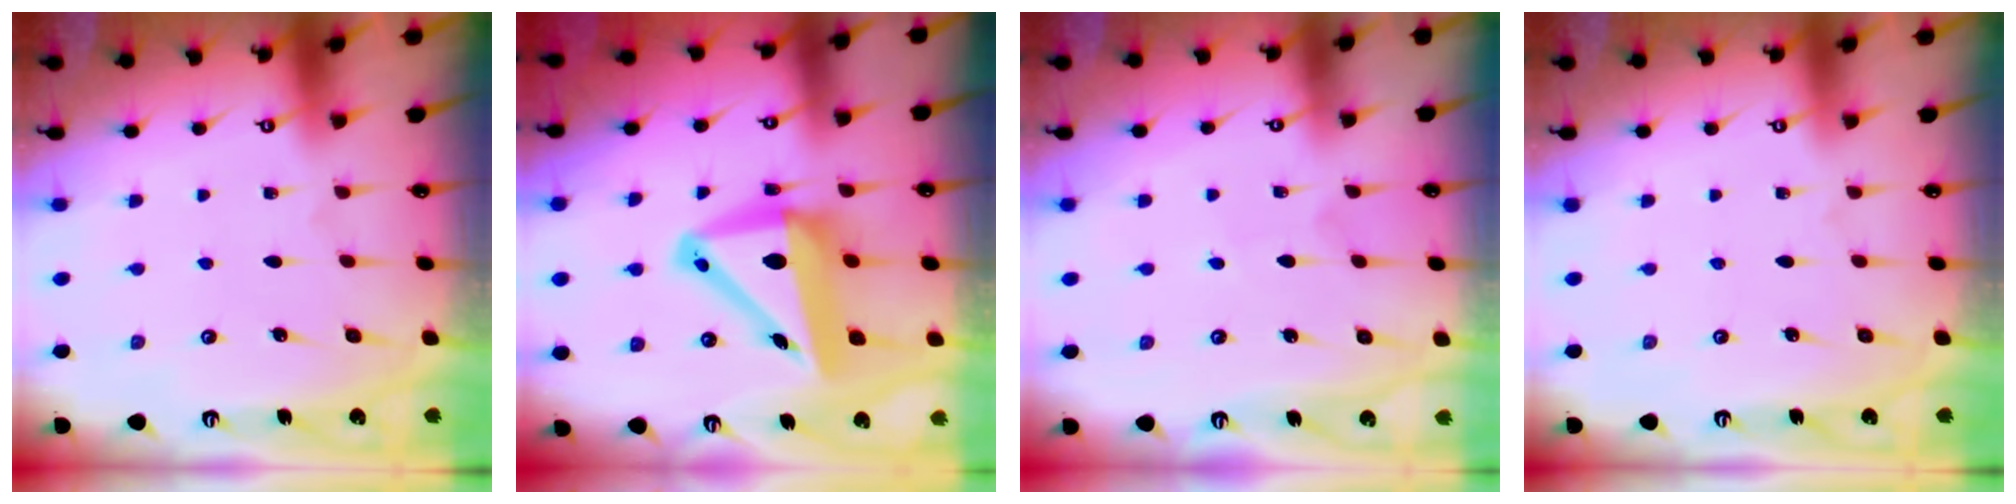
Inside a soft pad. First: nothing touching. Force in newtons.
{"total": 12.5, "press": 12.2, "slide": 2.9}
{"total": 2.9, "press": 2.8, "slide": 0.2}
{"total": 0.0}